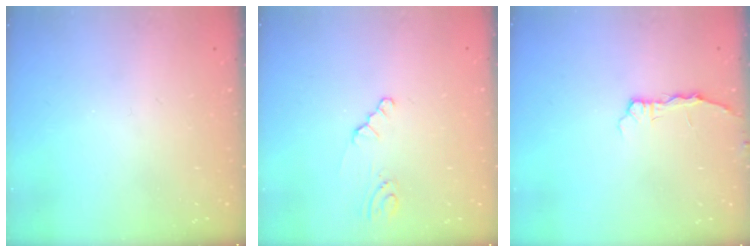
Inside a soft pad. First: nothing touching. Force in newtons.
{"total": 1.2, "press": 1.2, "slide": 0.2}
{"total": 2.8, "press": 2.8, "slide": 0.3}